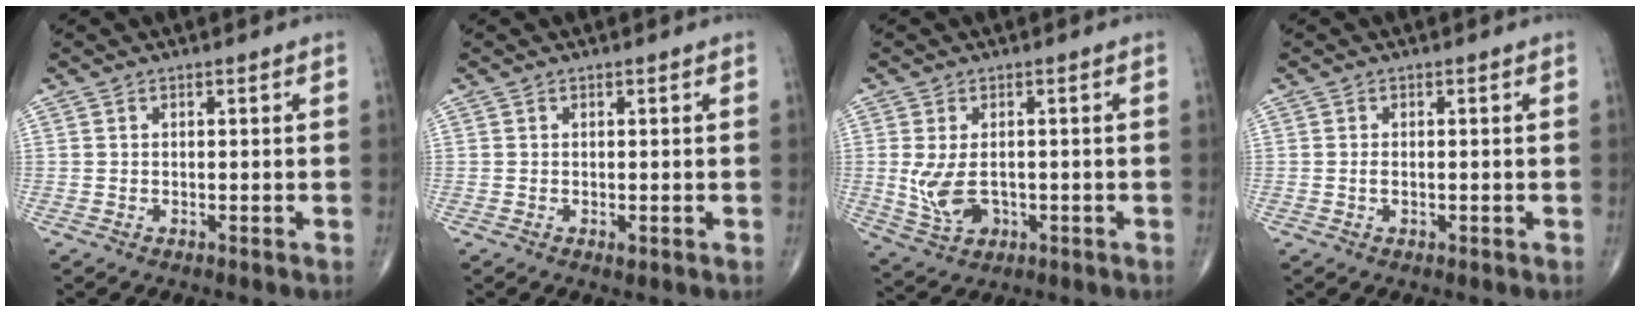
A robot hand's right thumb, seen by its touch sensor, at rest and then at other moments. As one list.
[{"total": 0.6, "force": [-0.1, 0.3, 0.5], "torque": [-0.007, -0.002, -0.003]}, {"total": 6.8, "force": [-0.5, 4.2, 5.2], "torque": [-0.103, -0.007, 0.001]}, {"total": 1.1, "force": [-0.2, 0.6, 0.9], "torque": [-0.020, -0.001, -0.003]}]